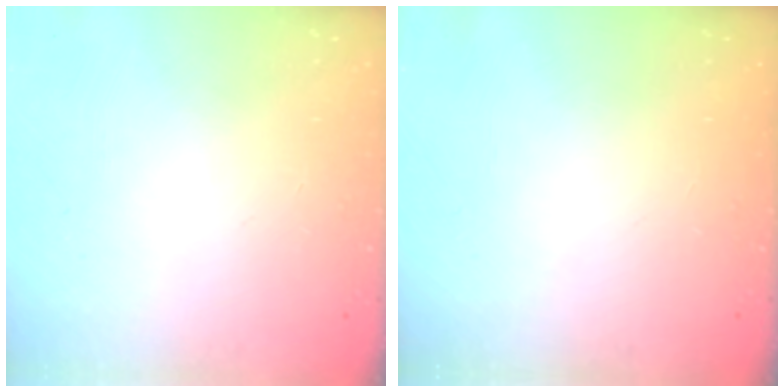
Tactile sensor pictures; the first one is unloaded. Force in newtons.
{"total": 0.0}